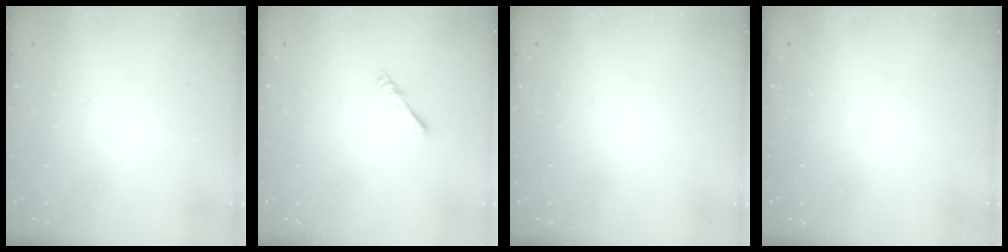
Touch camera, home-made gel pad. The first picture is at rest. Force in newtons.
{"total": 1.7, "press": 1.6, "slide": 0.4}
{"total": 0.0}
{"total": 0.0}